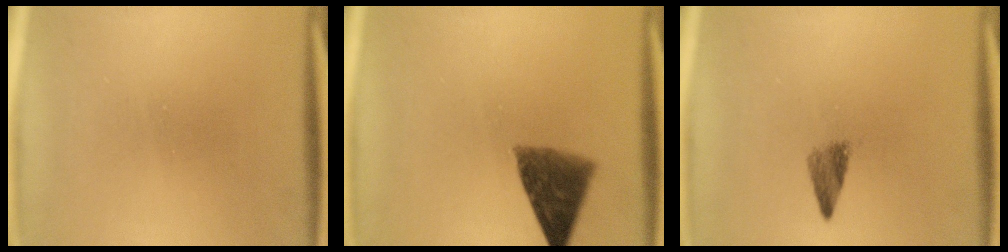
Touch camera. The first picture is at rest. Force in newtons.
{"total": 8.2}
{"total": 2.4}